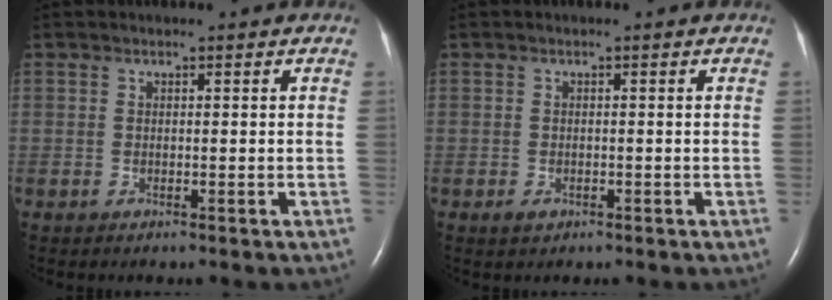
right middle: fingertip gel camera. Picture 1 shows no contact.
{"total": 1.2, "force": [-0.6, 0.8, 0.6], "torque": [-0.011, 0.001, -0.005]}